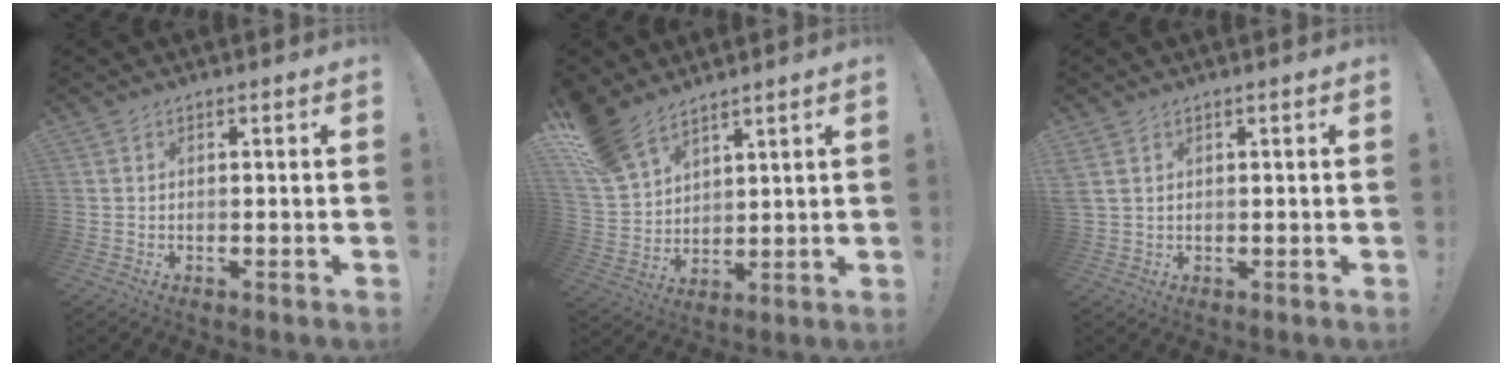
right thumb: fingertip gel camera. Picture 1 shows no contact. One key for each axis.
{"total": 11.9, "fx": 9.3, "fy": 6.2, "fz": 4.2, "tx": -0.085, "ty": -0.060, "tz": 0.183}
{"total": 2.9, "fx": 1.4, "fy": 1.7, "fz": 1.7, "tx": -0.041, "ty": 0.002, "tz": 0.031}